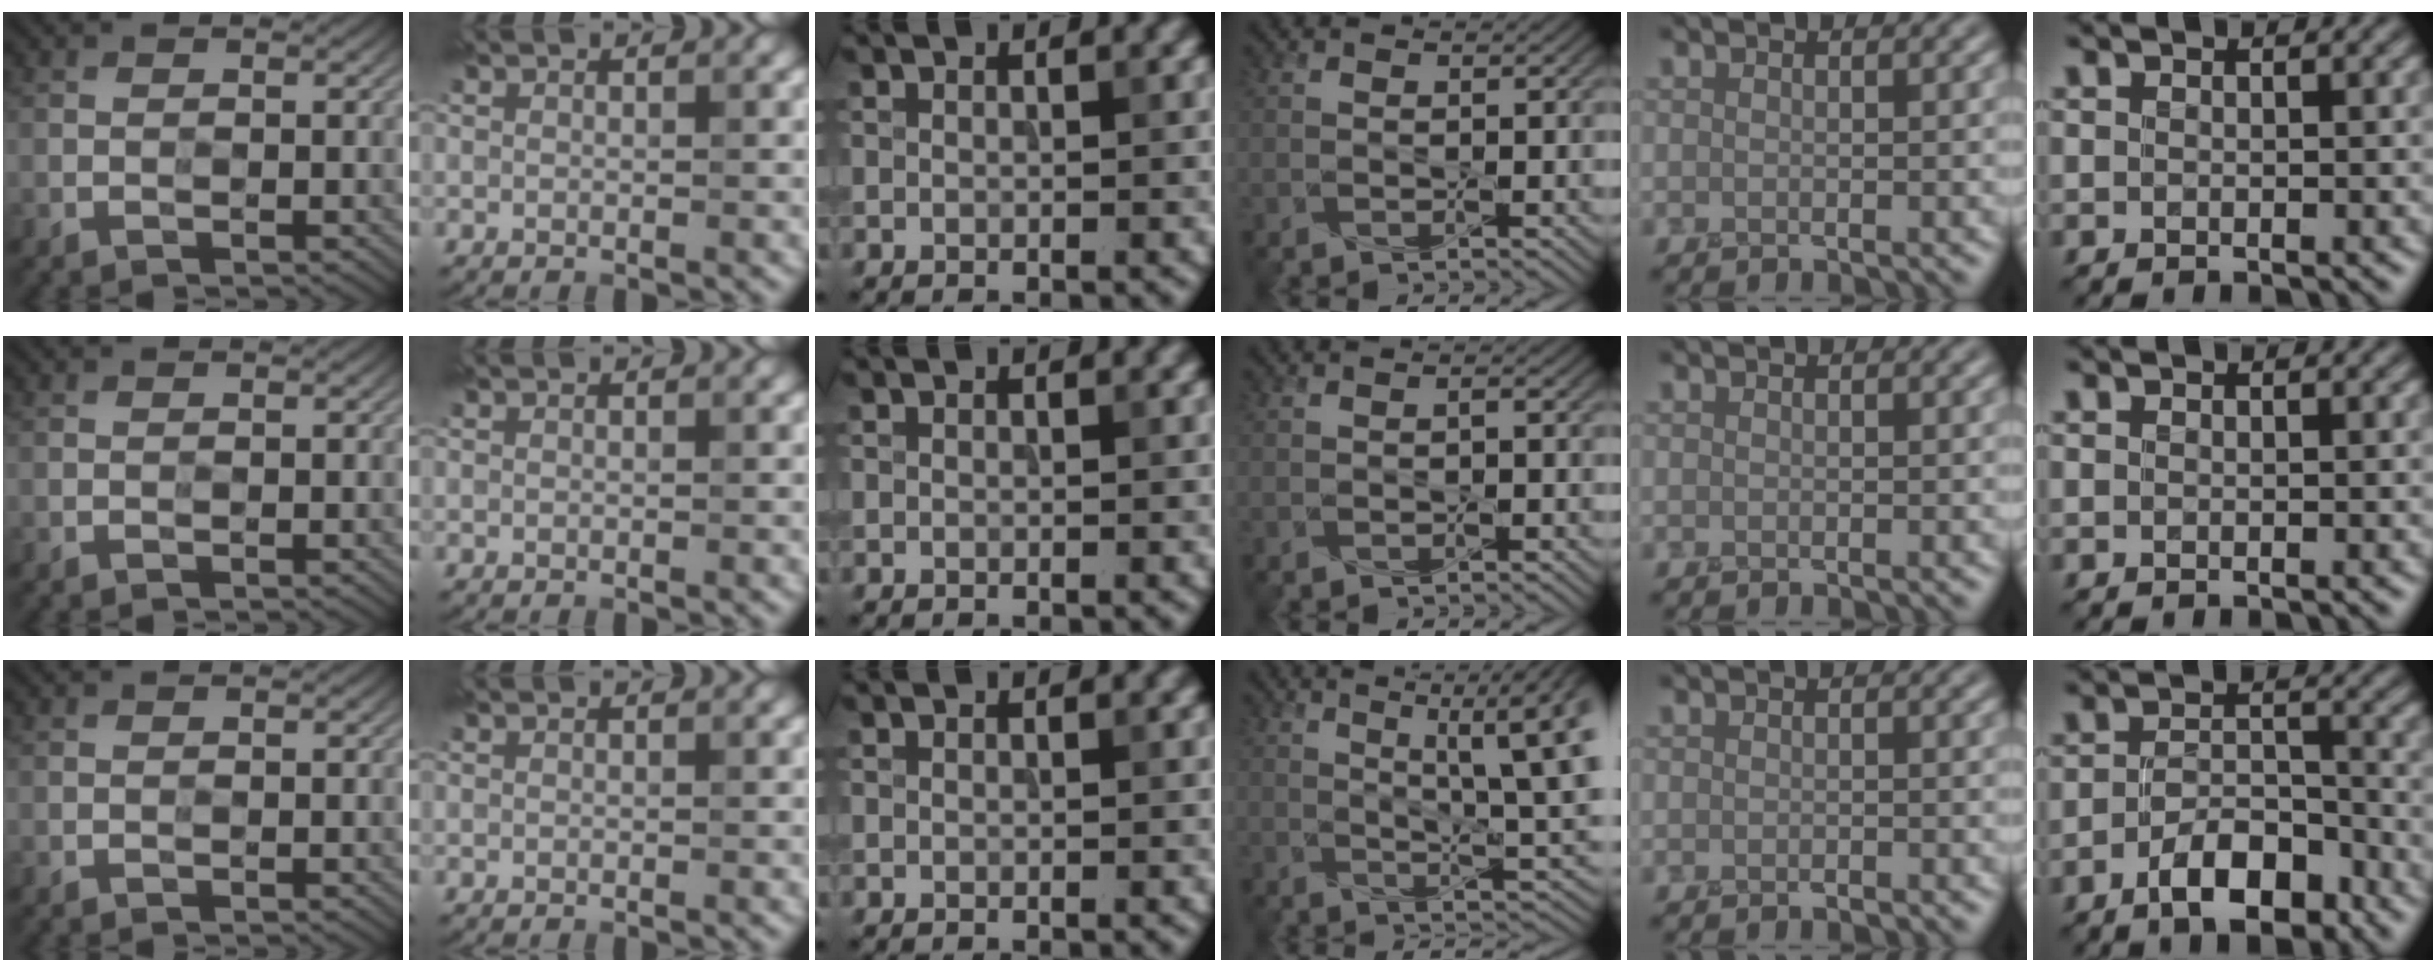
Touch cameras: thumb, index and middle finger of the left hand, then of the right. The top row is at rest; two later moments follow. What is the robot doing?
{"motion": "screw", "object": "mustard bottle"}